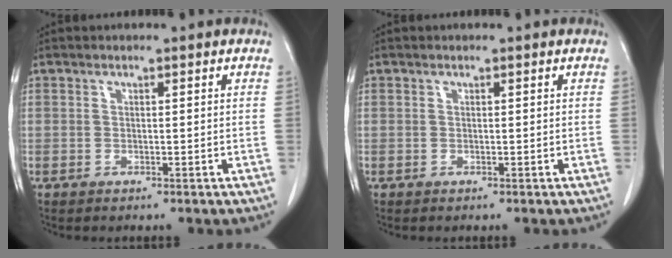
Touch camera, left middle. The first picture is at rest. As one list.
[{"total": 0.0}]